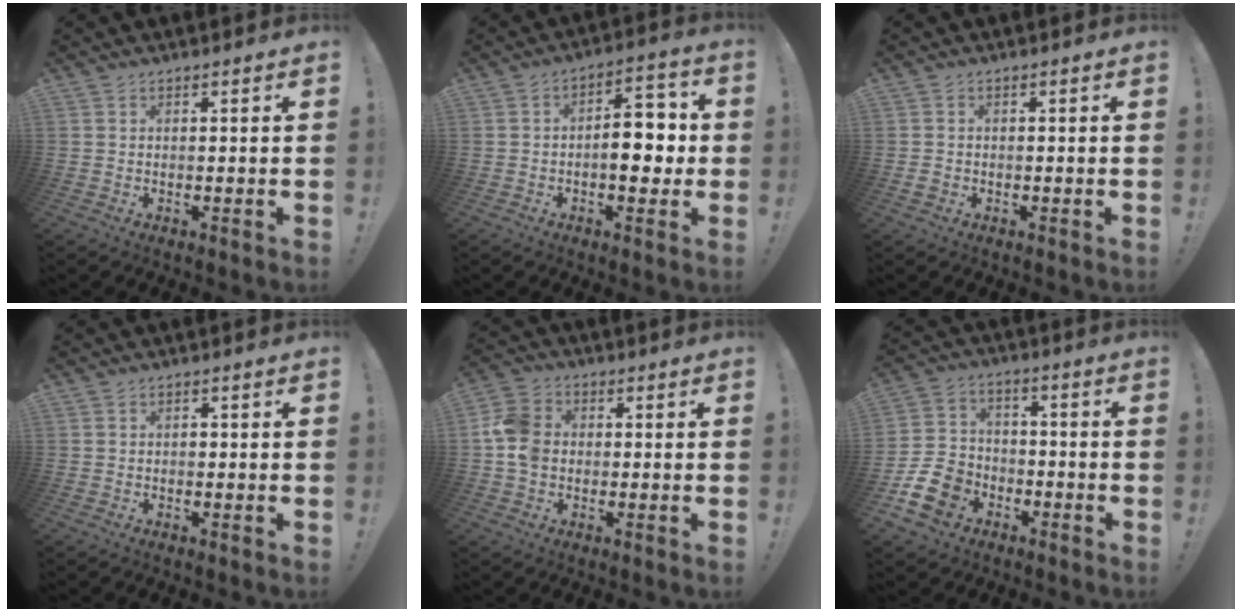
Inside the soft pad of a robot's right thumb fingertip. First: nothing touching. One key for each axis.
{"total": 11.7, "fx": -1.1, "fy": 6.8, "fz": 9.5, "tx": -0.119, "ty": 0.017, "tz": -0.017}
{"total": 1.5, "fx": -0.5, "fy": 1.3, "fz": 0.6, "tx": -0.008, "ty": 0.005, "tz": -0.009}
{"total": 0.7, "fx": -0.4, "fy": 0.5, "fz": 0.3, "tx": -0.005, "ty": 0.001, "tz": -0.008}
{"total": 10.0, "fx": -0.6, "fy": 8.0, "fz": 5.9, "tx": -0.114, "ty": 0.017, "tz": -0.008}
{"total": 13.3, "fx": -6.4, "fy": 10.2, "fz": 5.7, "tx": -0.108, "ty": 0.048, "tz": -0.116}